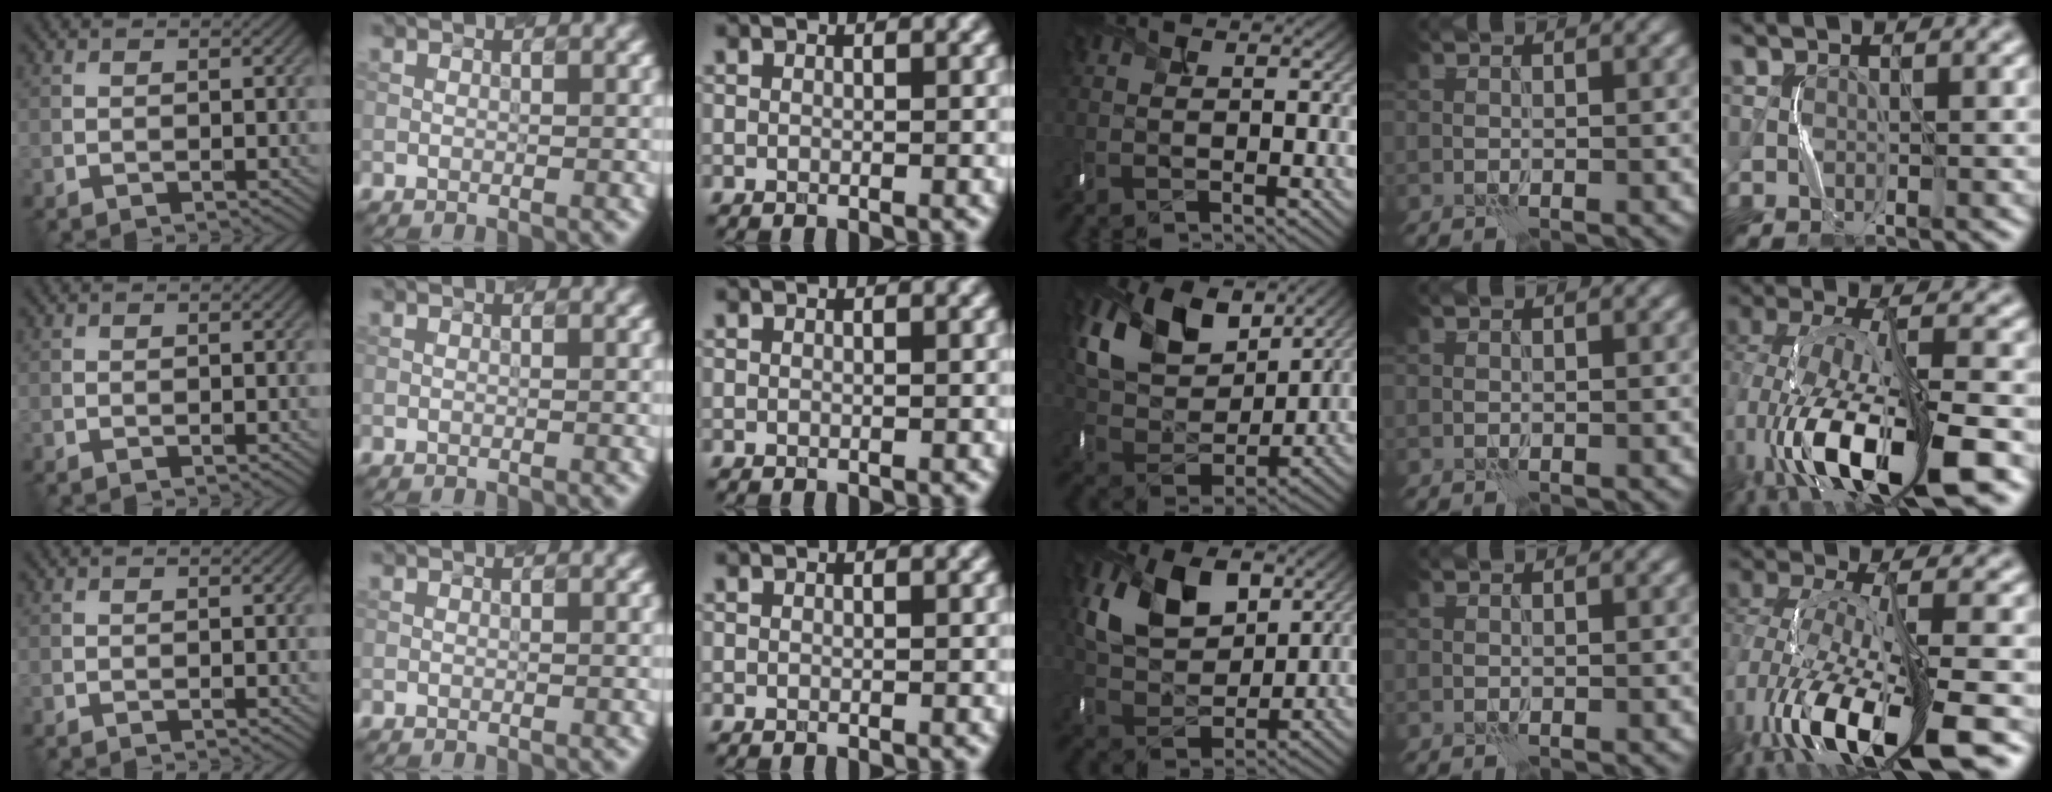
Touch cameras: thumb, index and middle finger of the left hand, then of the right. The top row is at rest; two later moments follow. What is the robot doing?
{"motion": "shake", "object": "handbell"}